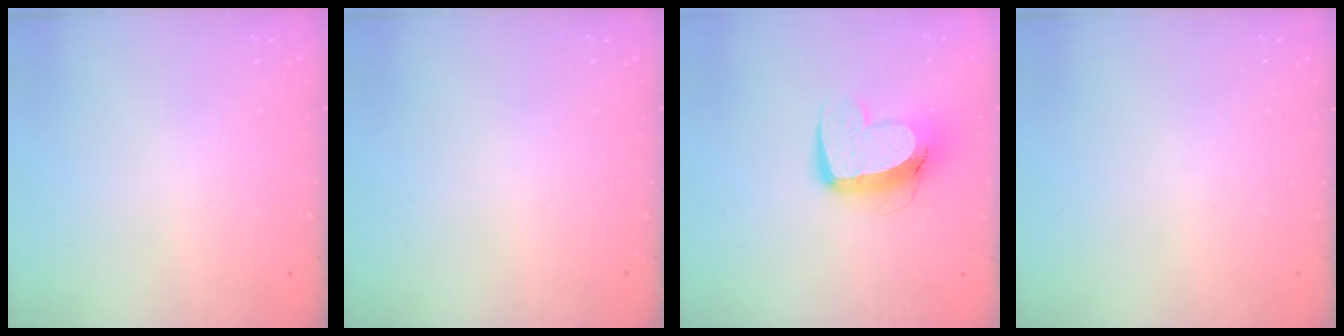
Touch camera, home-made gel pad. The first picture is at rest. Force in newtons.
{"total": 0.0}
{"total": 11.6, "press": 11.5, "slide": 1.3}
{"total": 0.0}